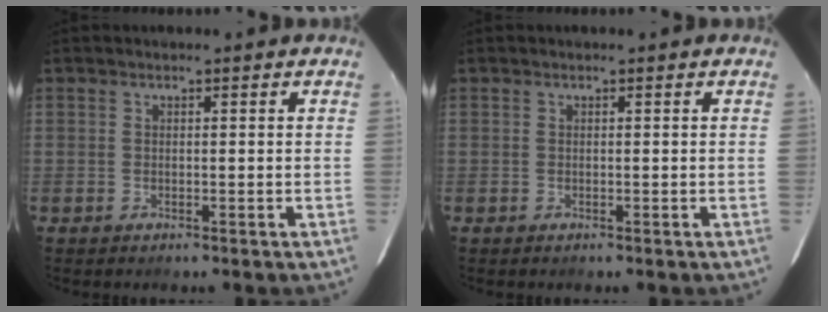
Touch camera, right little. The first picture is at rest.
{"total": 0.0}